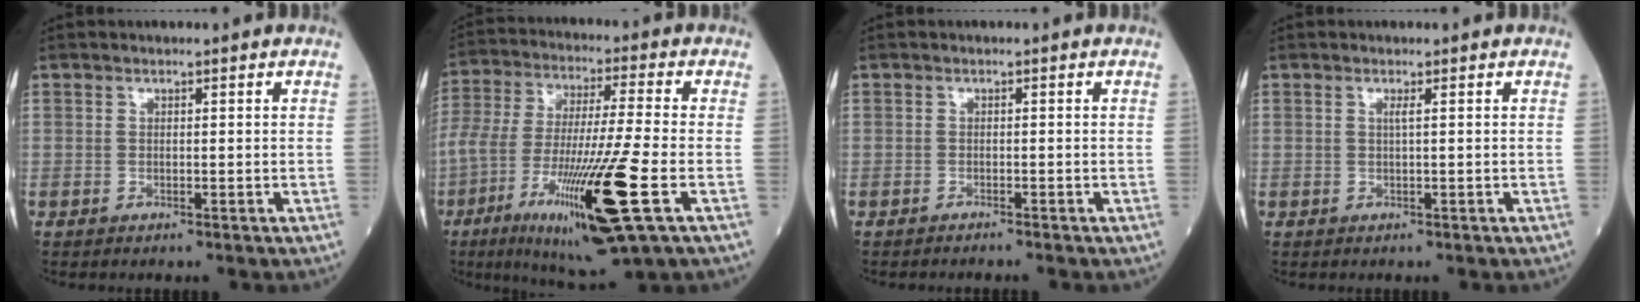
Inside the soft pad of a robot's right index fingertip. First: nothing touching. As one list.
[{"total": 20.2, "force": [-8.1, 1.1, 18.5], "torque": [-0.371, -0.045, -0.147]}, {"total": 1.2, "force": [-1.1, 0.0, 0.4], "torque": [-0.007, 0.001, -0.016]}, {"total": 0.8, "force": [0.2, -0.2, 0.8], "torque": [-0.016, 0.001, 0.003]}]